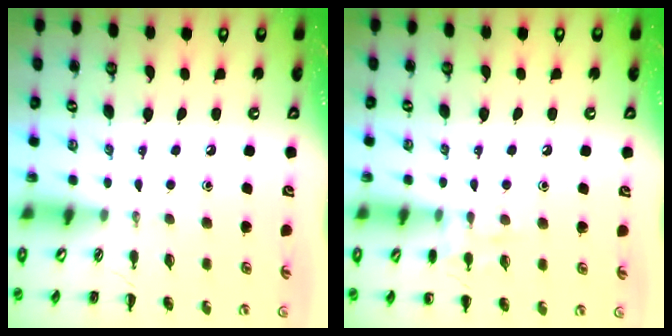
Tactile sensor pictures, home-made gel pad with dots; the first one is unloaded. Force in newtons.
{"total": 7.4, "press": 7.4, "slide": 0.9}